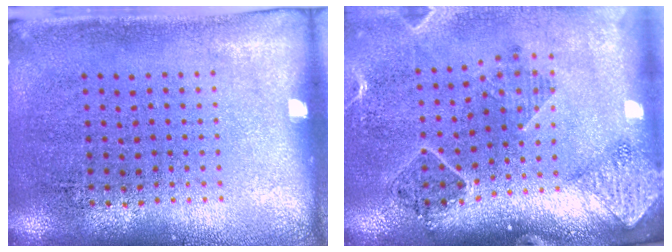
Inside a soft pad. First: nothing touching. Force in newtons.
{"total": 1.5, "press": 1.5, "slide": 0.1}